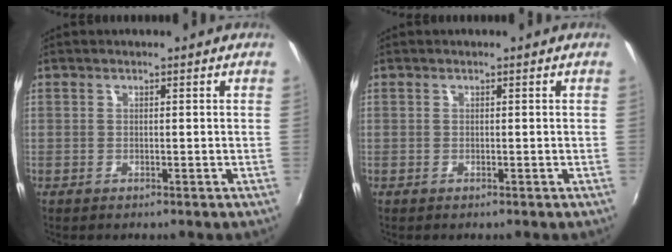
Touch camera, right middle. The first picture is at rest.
{"total": 0.0}